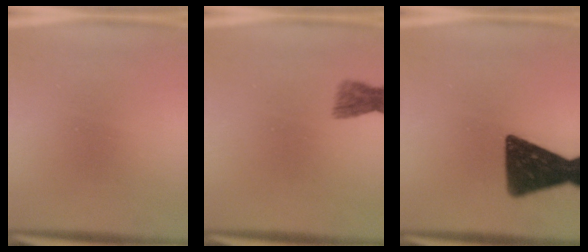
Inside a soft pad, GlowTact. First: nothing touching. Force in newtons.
{"total": 1.8}
{"total": 14.2}